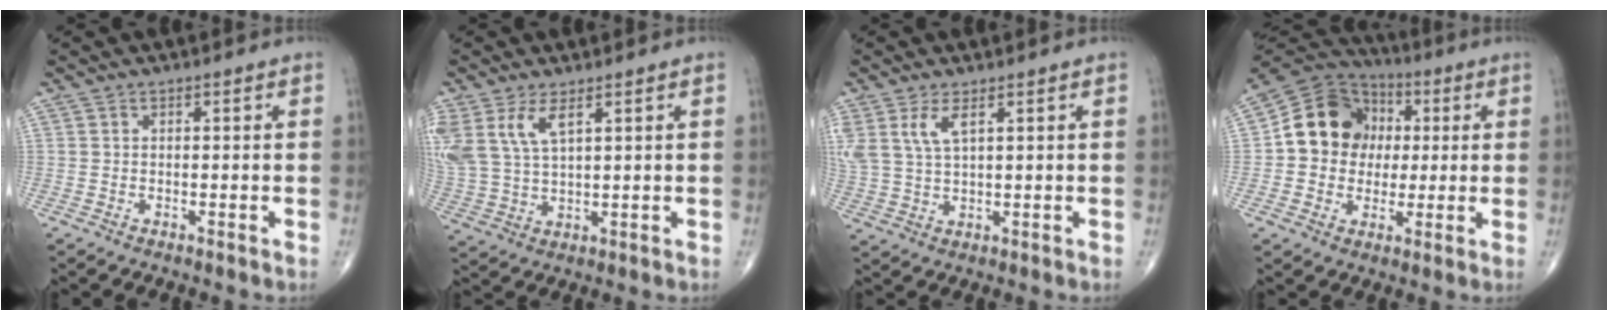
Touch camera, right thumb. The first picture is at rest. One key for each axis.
{"total": 10.1, "fx": 4.7, "fy": 4.6, "fz": 7.7, "tx": -0.181, "ty": -0.008, "tz": 0.107}
{"total": 6.3, "fx": 3.0, "fy": 2.4, "fz": 5.0, "tx": -0.119, "ty": -0.005, "tz": 0.069}
{"total": 14.4, "fx": 1.1, "fy": 12.5, "fz": 7.0, "tx": -0.083, "ty": 0.021, "tz": 0.011}